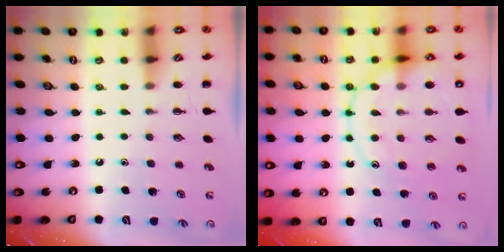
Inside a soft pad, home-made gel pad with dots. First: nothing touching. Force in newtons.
{"total": 16.5, "press": 16.3, "slide": 2.6}